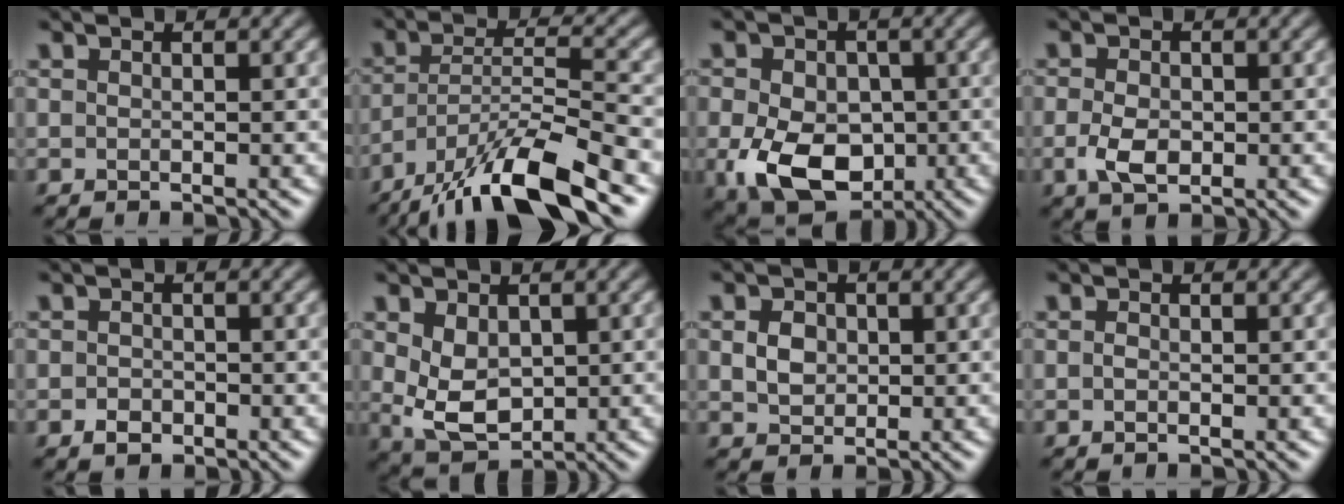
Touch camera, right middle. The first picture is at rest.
{"total": 11.6, "force": [-8.3, 2.5, 7.6], "torque": [-0.138, 0.006, -0.155]}
{"total": 9.2, "force": [-2.2, 6.5, 6.1], "torque": [-0.122, -0.023, -0.043]}
{"total": 2.9, "force": [-0.6, 1.8, 2.1], "torque": [-0.046, -0.001, -0.011]}
{"total": 1.4, "force": [-0.7, 1.0, 0.7], "torque": [-0.010, 0.001, -0.014]}
{"total": 4.6, "force": [0.3, 3.1, 3.4], "torque": [-0.074, -0.007, 0.015]}
{"total": 2.2, "force": [0.3, 1.7, 1.2], "torque": [-0.028, 0.001, 0.003]}
{"total": 0.5, "force": [-0.1, 0.3, 0.4], "torque": [-0.012, 0.000, -0.002]}